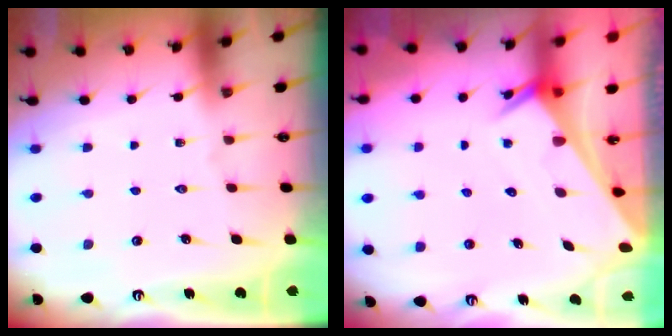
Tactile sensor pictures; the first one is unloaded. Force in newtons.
{"total": 2.5, "press": 2.5, "slide": 0.1}